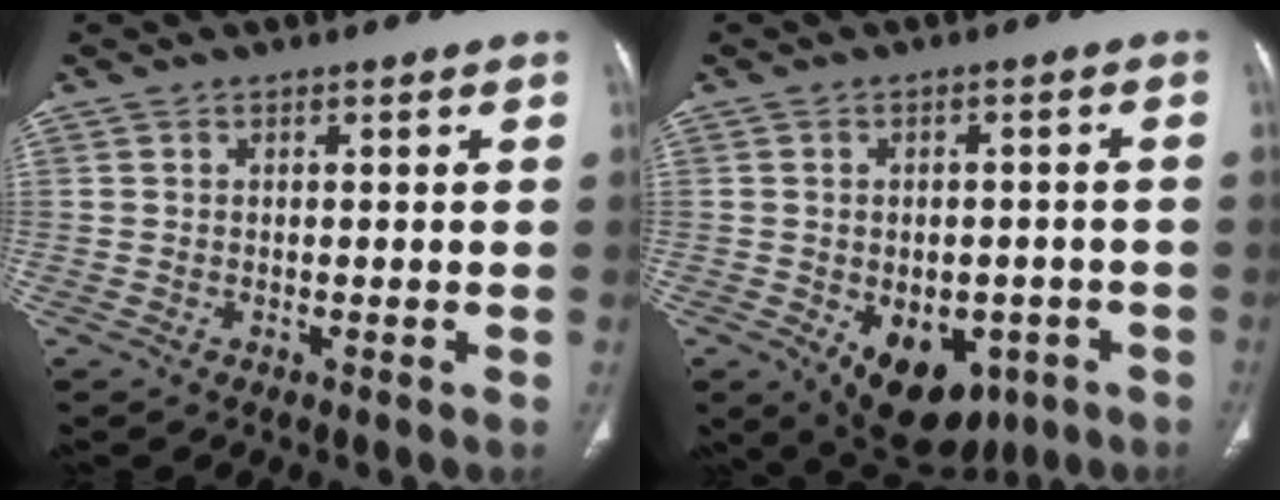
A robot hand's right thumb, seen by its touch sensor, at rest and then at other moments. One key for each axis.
{"total": 13.5, "fx": -5.6, "fy": 8.7, "fz": 8.7, "tx": -0.100, "ty": 0.012, "tz": -0.061}